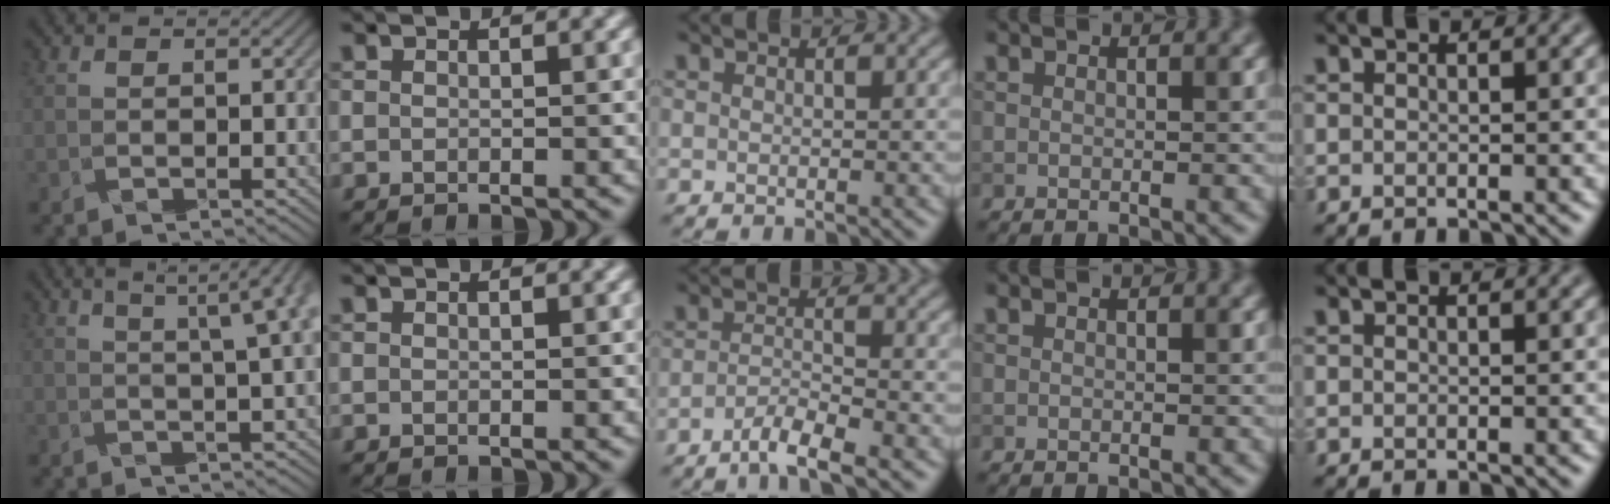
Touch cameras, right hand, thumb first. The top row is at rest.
{"thumb": {"total": 6.3, "force": [3.3, 0.5, 5.4], "torque": [-0.067, 0.026, 0.044]}, "middle": {"total": 3.2, "force": [-2.2, 0.5, 2.3], "torque": [-0.040, 0.000, -0.049]}}